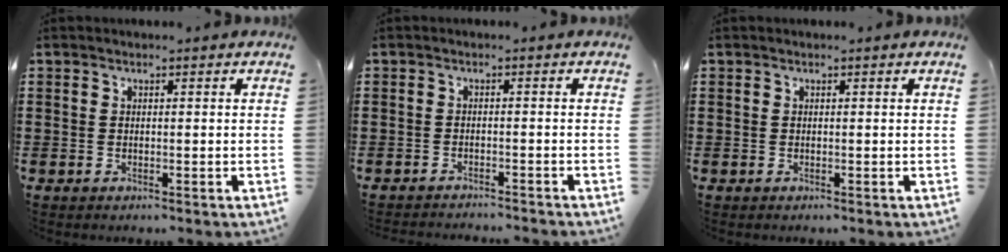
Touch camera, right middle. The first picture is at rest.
{"total": 1.4, "force": [-1.4, -0.1, 0.1], "torque": [-0.003, 0.005, -0.029]}
{"total": 0.0}